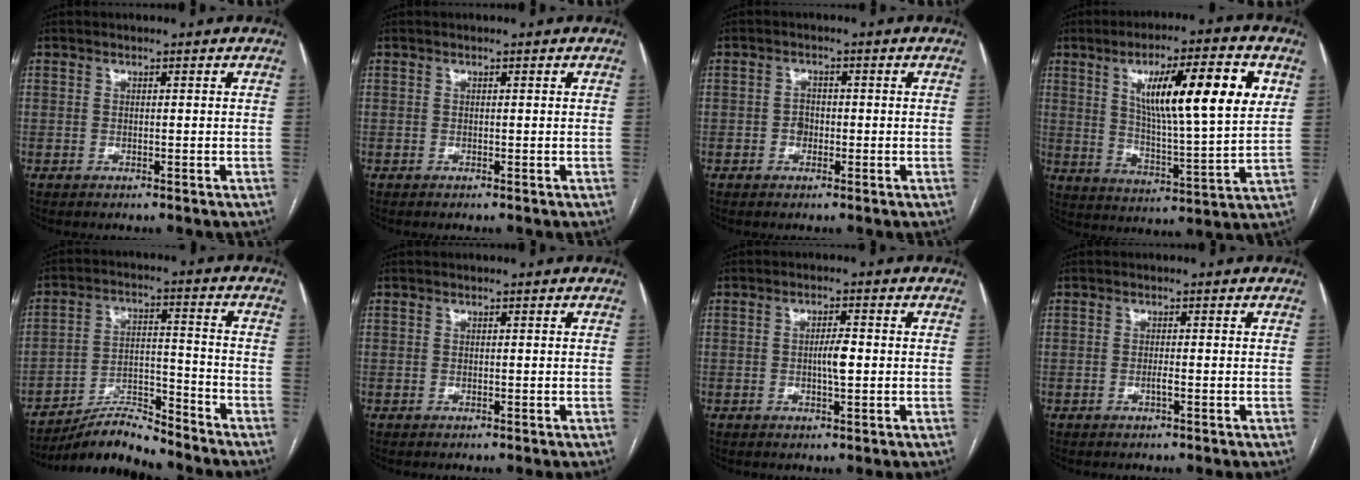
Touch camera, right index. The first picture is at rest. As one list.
[{"total": 0.0}, {"total": 1.9, "force": [-0.6, 1.5, 1.0], "torque": [-0.011, 0.007, -0.009]}, {"total": 17.3, "force": [6.0, 1.7, 16.1], "torque": [-0.260, 0.006, 0.091]}, {"total": 9.0, "force": [-8.7, 0.6, 2.1], "torque": [-0.036, 0.013, -0.154]}, {"total": 0.0}, {"total": 3.0, "force": [-0.2, 0.4, 2.9], "torque": [-0.052, 0.000, -0.004]}, {"total": 0.9, "force": [-0.4, 0.0, 0.8], "torque": [-0.017, 0.000, -0.006]}]